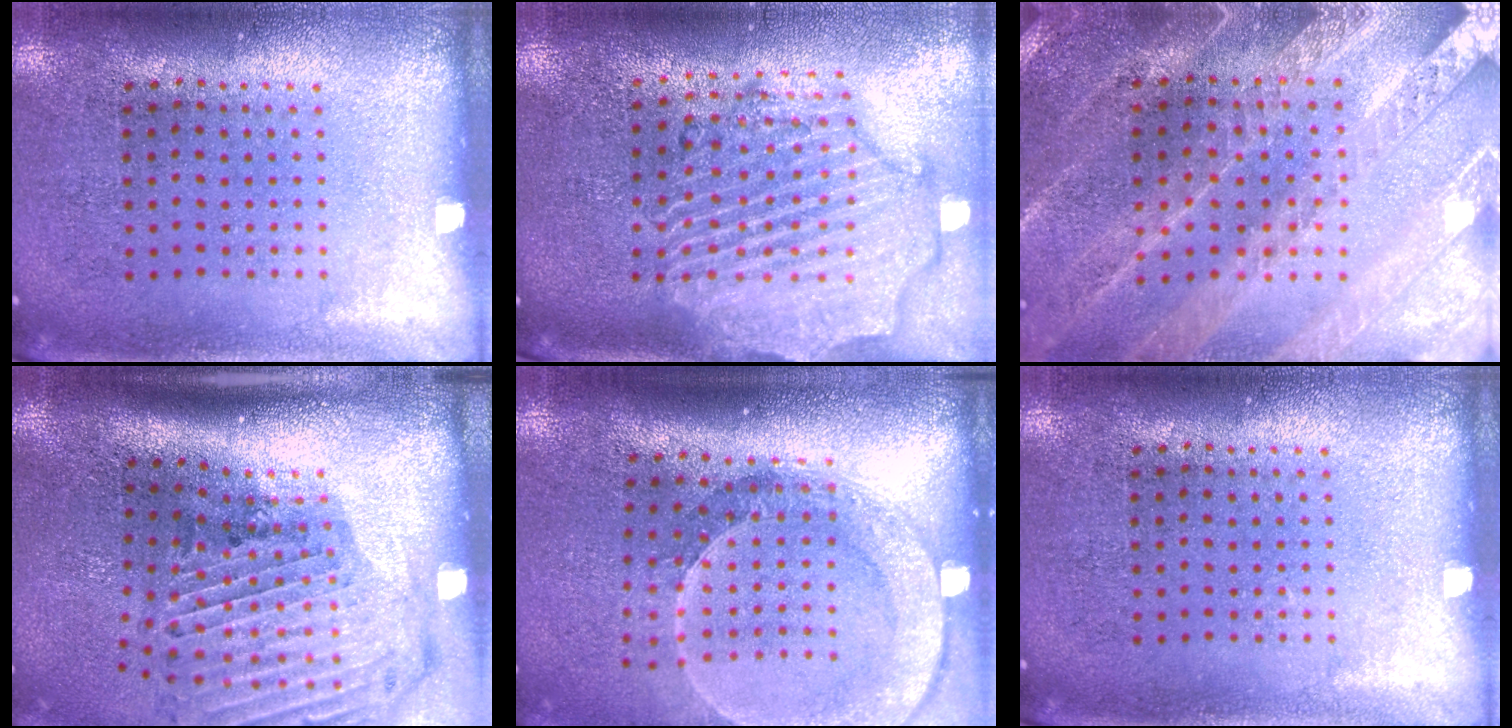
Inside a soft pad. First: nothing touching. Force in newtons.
{"total": 2.9, "press": 2.6, "slide": 1.3}
{"total": 2.2, "press": 2.2, "slide": 0.2}
{"total": 3.1, "press": 2.2, "slide": 2.2}
{"total": 2.5, "press": 1.9, "slide": 1.6}
{"total": 0.0}